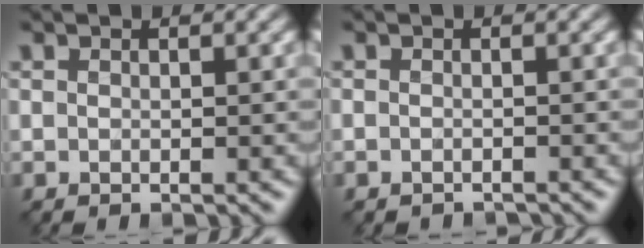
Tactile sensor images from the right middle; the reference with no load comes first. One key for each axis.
{"total": 1.9, "fx": -1.9, "fy": 0.2, "fz": 0.1, "tx": 0.002, "ty": -0.007, "tz": -0.027}